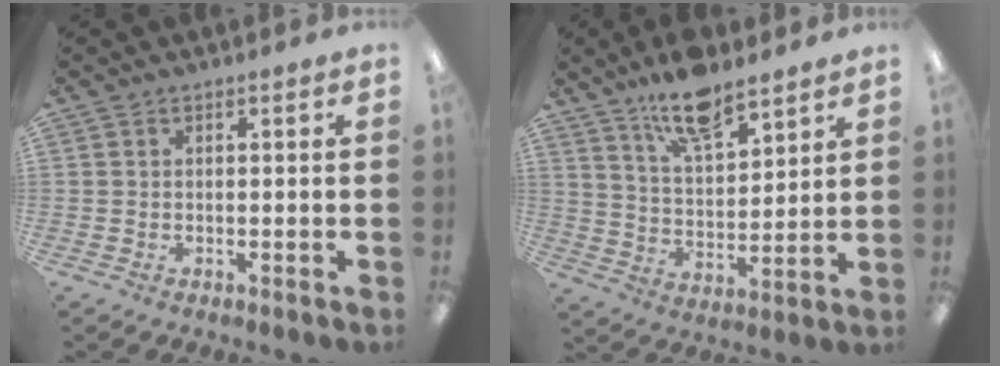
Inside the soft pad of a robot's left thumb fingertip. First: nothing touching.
{"total": 12.1, "force": [9.7, 4.4, 5.9], "torque": [-0.092, -0.055, 0.172]}